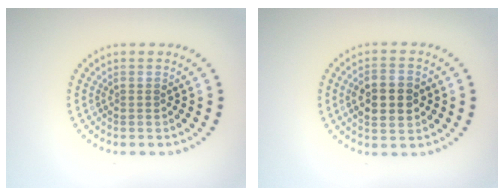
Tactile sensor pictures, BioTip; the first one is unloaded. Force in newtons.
{"total": 4.6, "press": 4.6, "slide": 0.1}